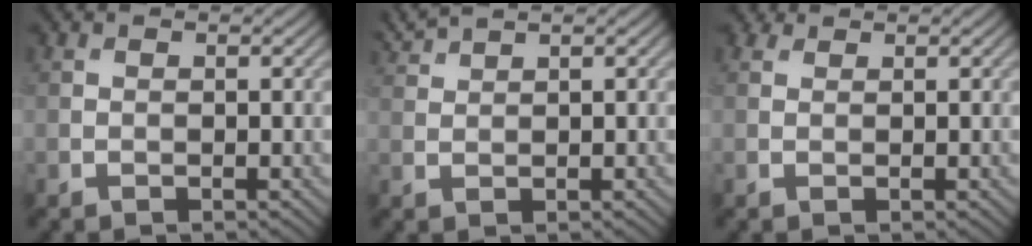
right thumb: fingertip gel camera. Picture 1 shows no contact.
{"total": 2.6, "force": [2.4, 0.0, 0.8], "torque": [-0.027, 0.015, 0.058]}
{"total": 1.2, "force": [1.0, 0.6, 0.2], "torque": [-0.006, 0.003, 0.014]}